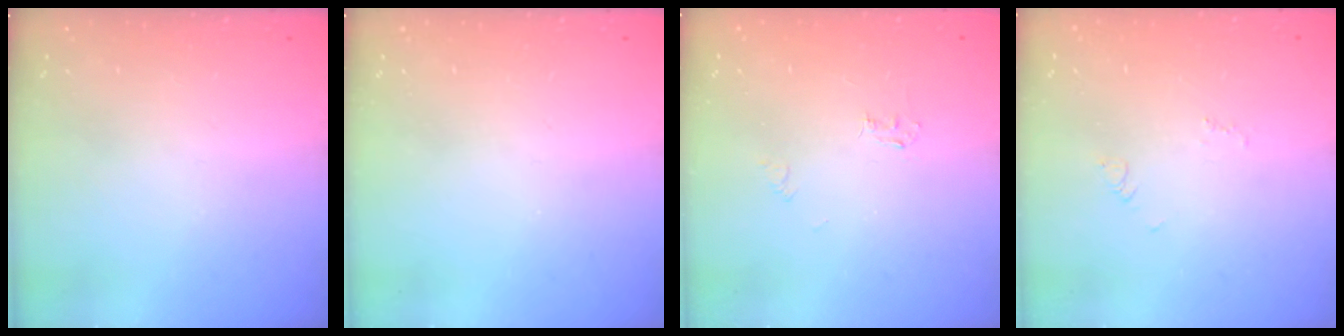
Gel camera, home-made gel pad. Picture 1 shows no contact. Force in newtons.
{"total": 0.0}
{"total": 2.8, "press": 2.8, "slide": 0.4}
{"total": 1.7, "press": 1.6, "slide": 0.3}